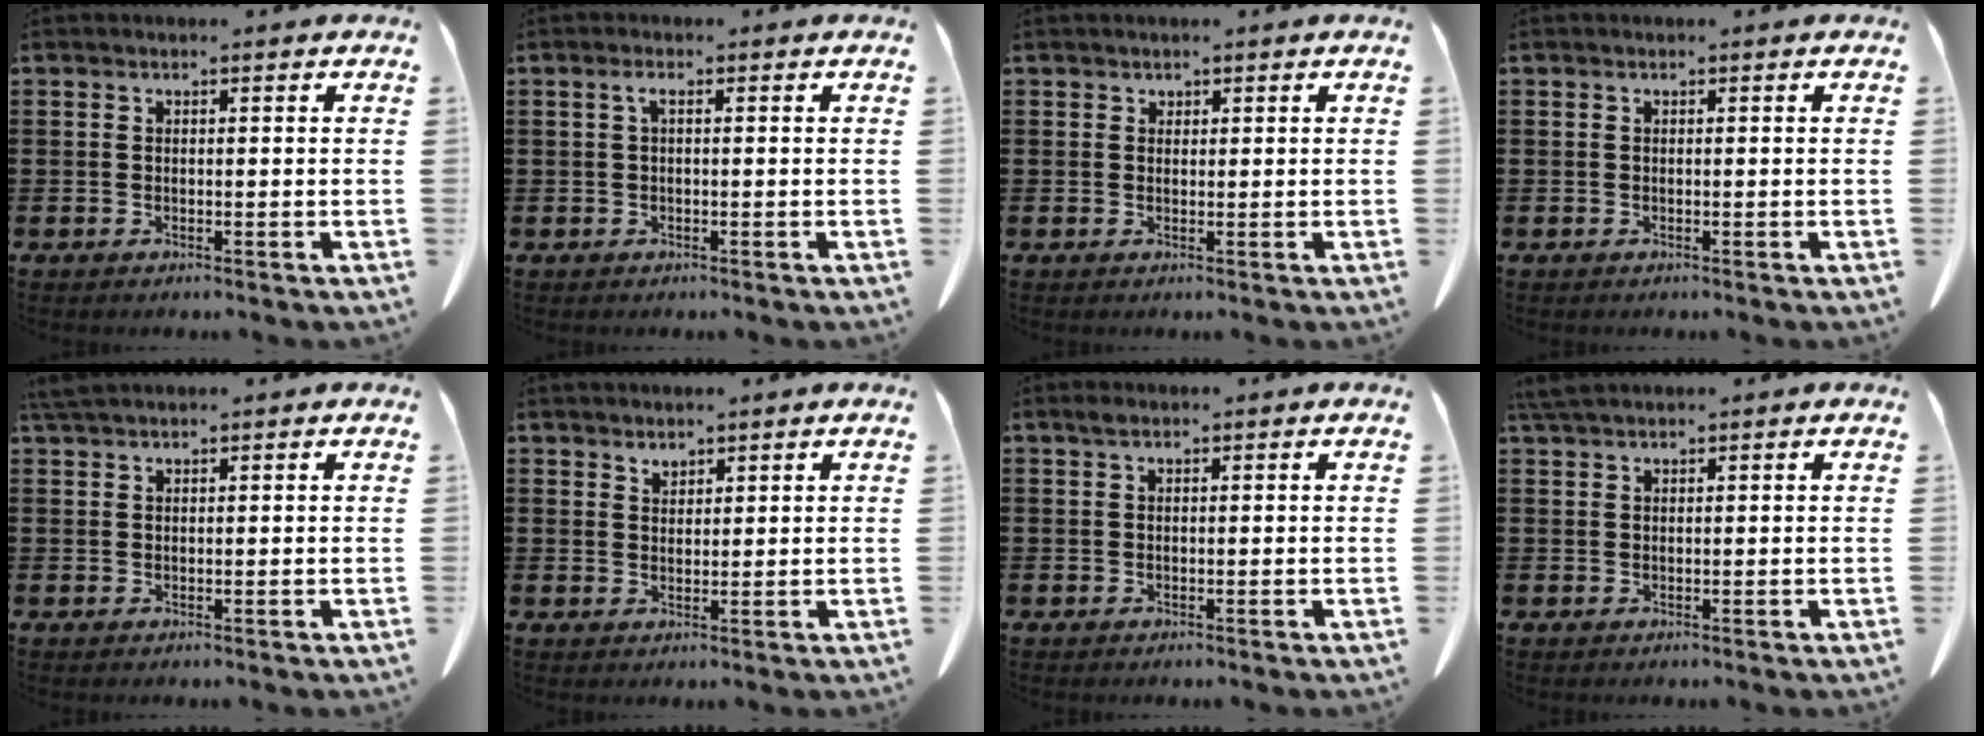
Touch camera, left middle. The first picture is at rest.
{"total": 1.6, "force": [0.2, 0.4, 1.5], "torque": [-0.030, 0.001, 0.003]}
{"total": 0.8, "force": [0.7, 0.3, 0.0], "torque": [-0.003, -0.002, 0.015]}
{"total": 0.0}
{"total": 1.9, "force": [1.7, 0.2, 0.9], "torque": [-0.024, -0.002, 0.033]}
{"total": 1.8, "force": [1.7, 0.5, 0.2], "torque": [-0.006, -0.002, 0.034]}
{"total": 0.8, "force": [0.5, 0.3, 0.5], "torque": [-0.012, 0.003, 0.009]}
{"total": 2.1, "force": [1.8, 0.3, 1.2], "torque": [-0.027, 0.000, 0.035]}